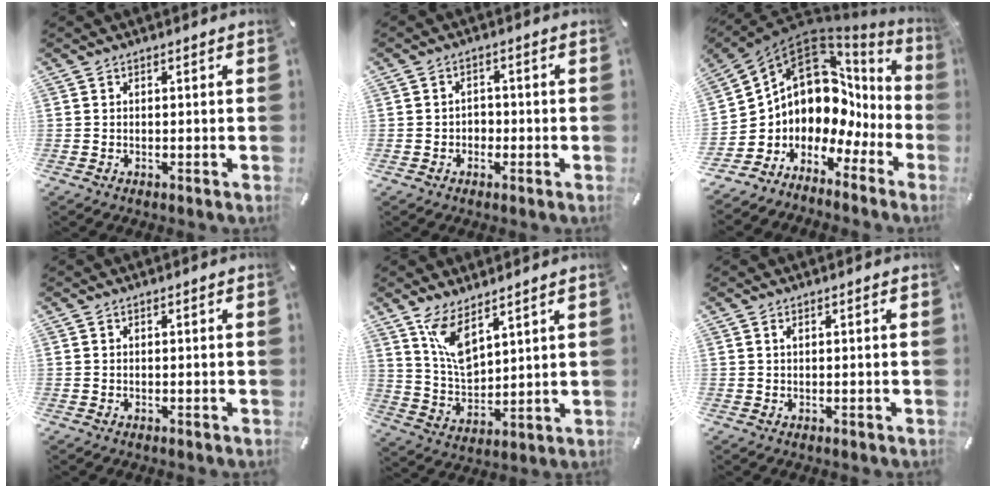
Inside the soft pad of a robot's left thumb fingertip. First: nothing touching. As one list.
[{"total": 2.4, "force": [-1.1, 1.9, 1.0], "torque": [-0.022, 0.009, -0.024]}, {"total": 10.4, "force": [3.3, 8.5, 5.0], "torque": [-0.115, -0.057, 0.062]}, {"total": 0.0}, {"total": 9.3, "force": [6.7, 3.7, 5.3], "torque": [-0.120, -0.038, 0.125]}, {"total": 0.6, "force": [0.2, 0.1, 0.6], "torque": [-0.012, -0.001, 0.004]}]